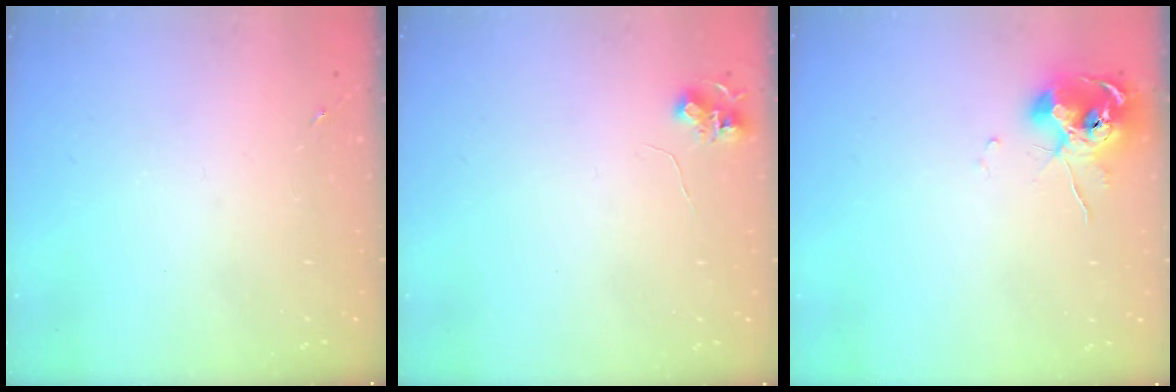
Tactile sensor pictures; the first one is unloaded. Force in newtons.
{"total": 5.6, "press": 5.5, "slide": 0.9}
{"total": 10.4, "press": 10.3, "slide": 1.1}